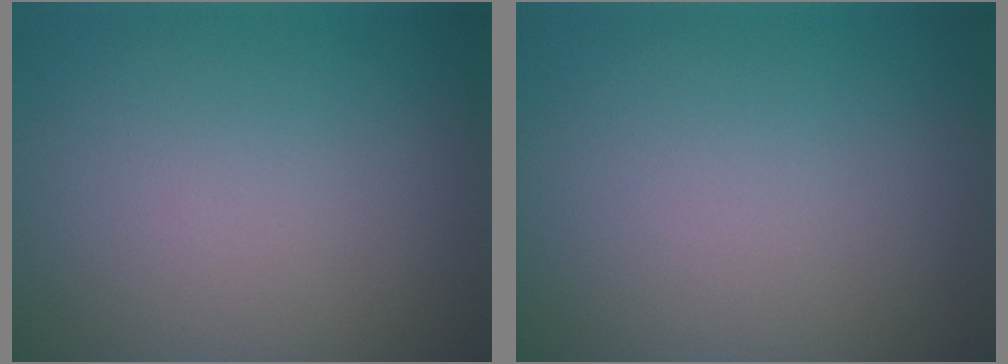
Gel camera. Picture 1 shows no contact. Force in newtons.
{"total": 0.0}